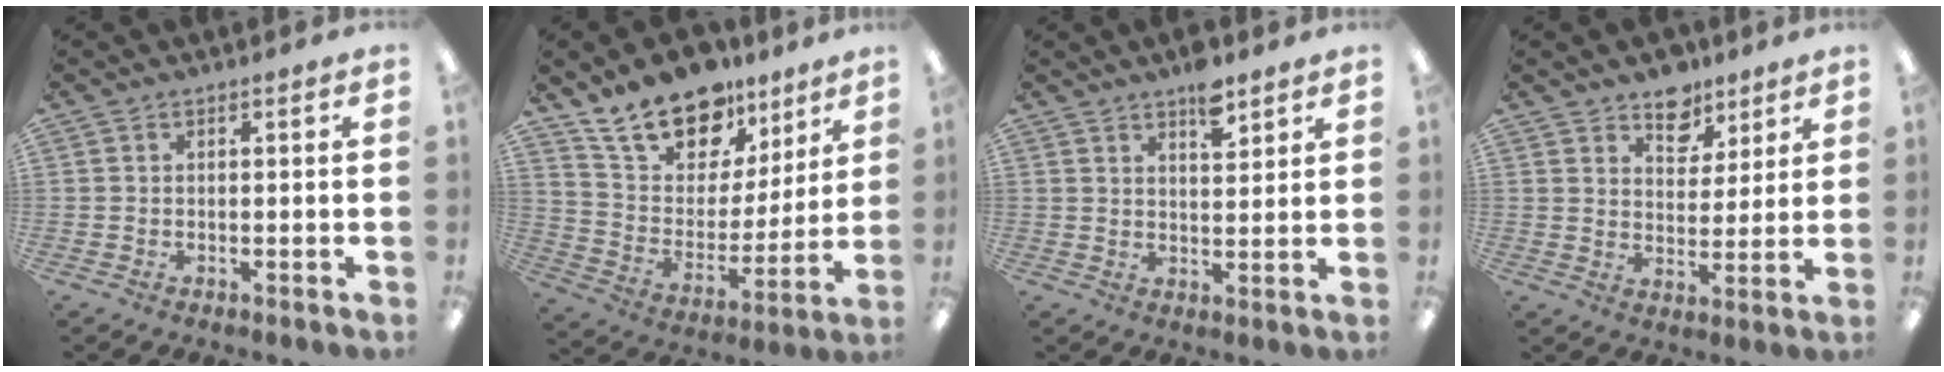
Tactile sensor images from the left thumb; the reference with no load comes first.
{"total": 18.3, "force": [14.2, 9.6, 6.3], "torque": [-0.130, -0.091, 0.263]}
{"total": 6.6, "force": [4.8, 2.6, 3.6], "torque": [-0.041, -0.030, 0.080]}
{"total": 8.4, "force": [6.5, 5.0, 1.7], "torque": [-0.015, -0.043, 0.118]}